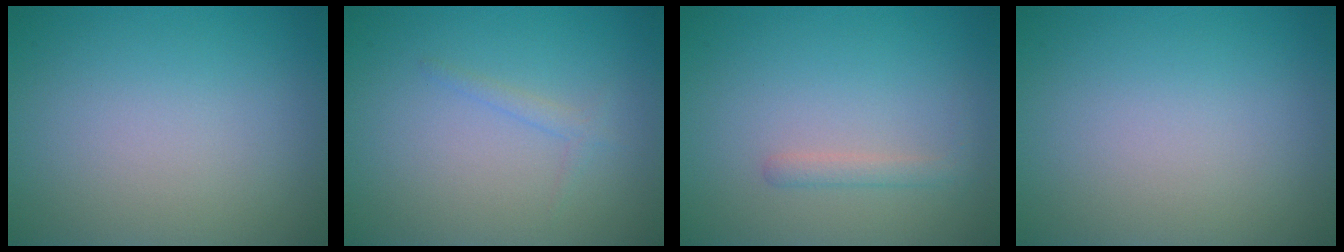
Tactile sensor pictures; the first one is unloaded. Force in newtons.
{"total": 1.0, "press": 1.0, "slide": 0.1}
{"total": 1.2, "press": 1.2, "slide": 0.1}
{"total": 0.0}